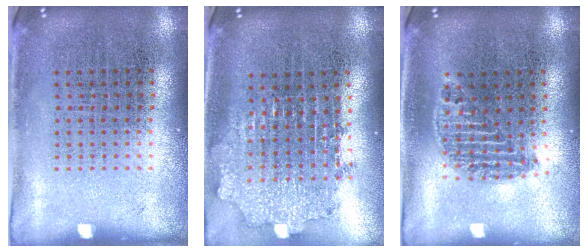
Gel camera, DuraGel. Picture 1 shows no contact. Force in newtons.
{"total": 2.1, "press": 1.6, "slide": 1.2}
{"total": 1.1, "press": 1.0, "slide": 0.4}